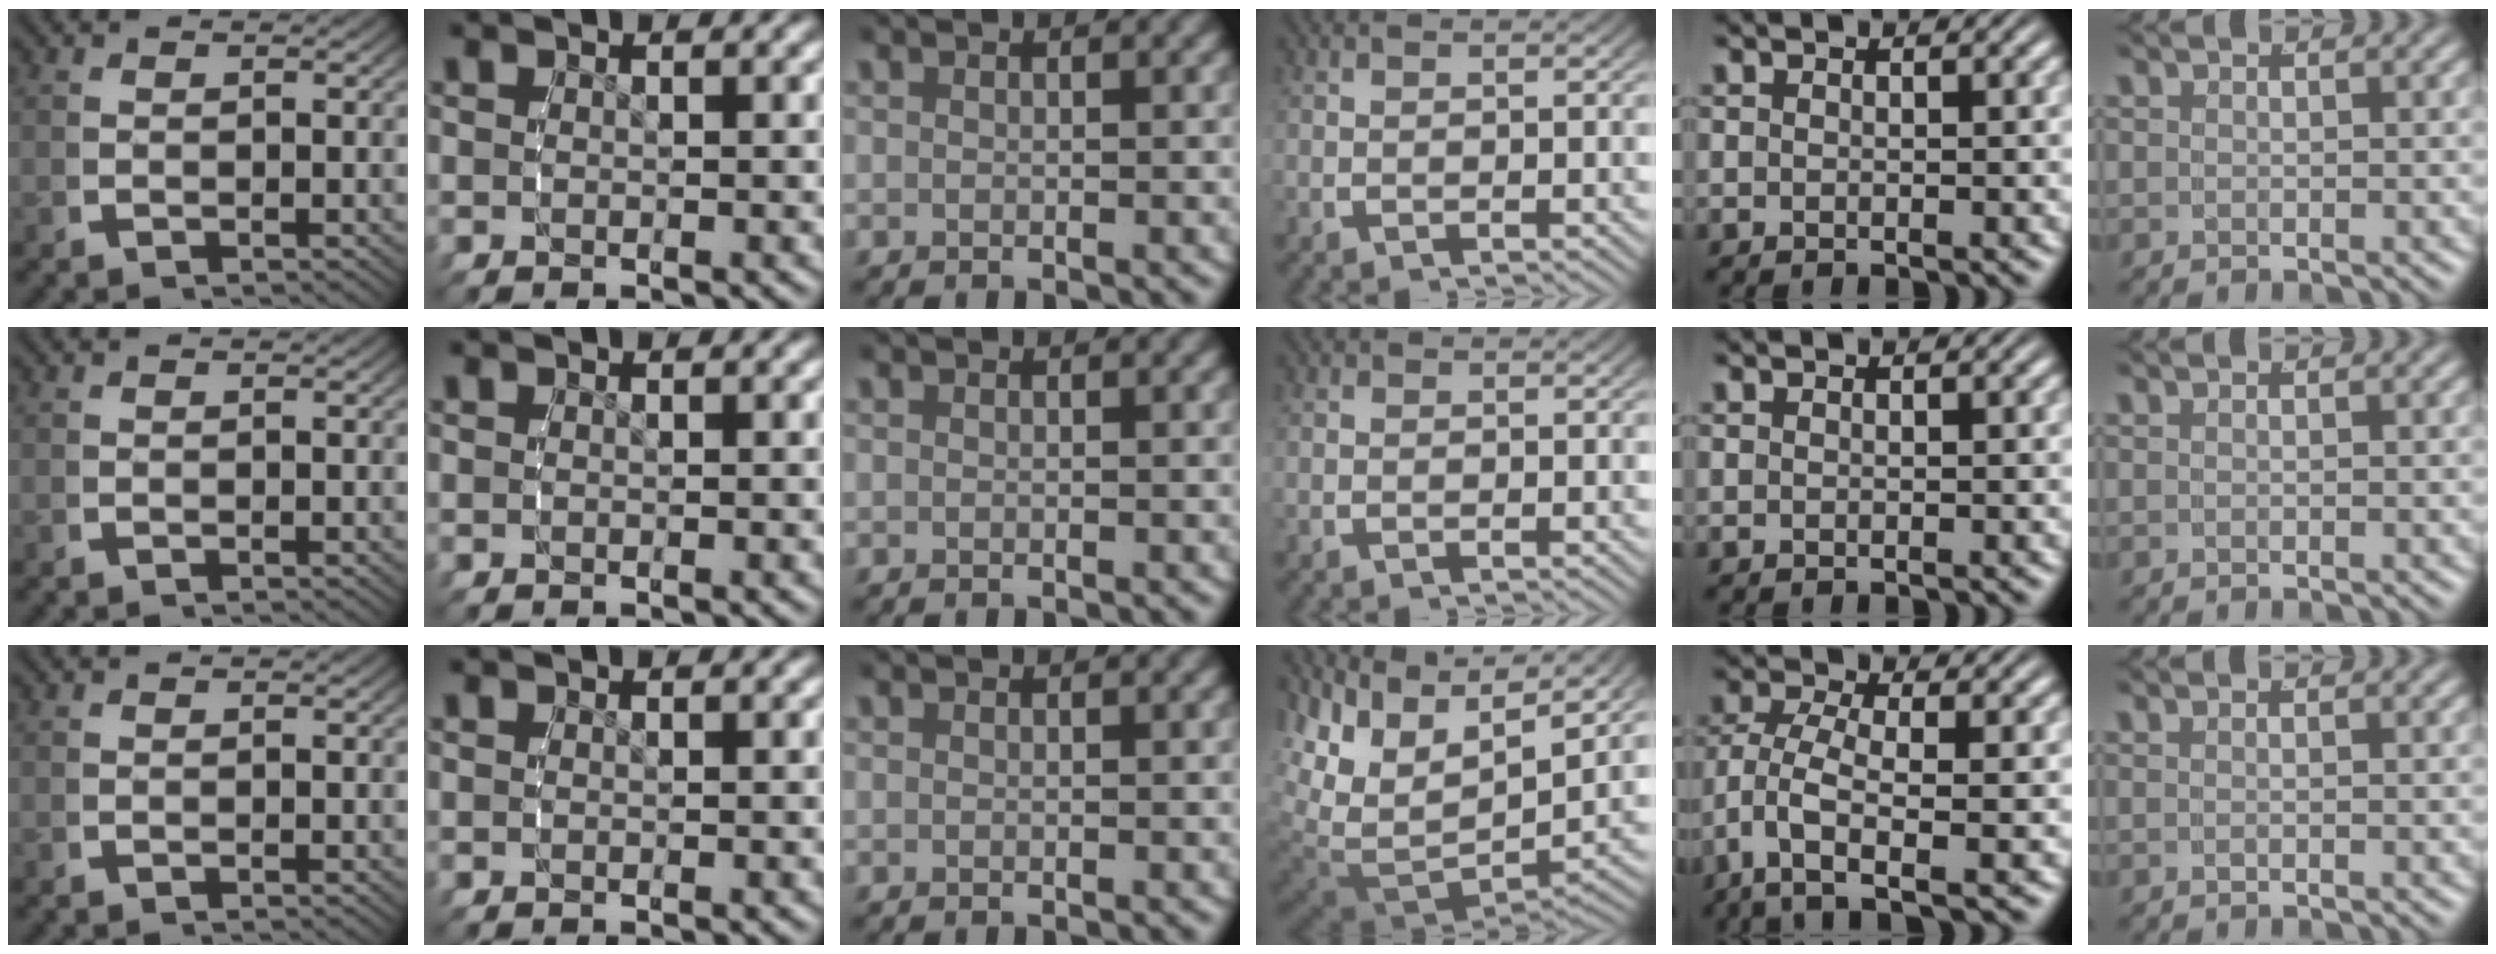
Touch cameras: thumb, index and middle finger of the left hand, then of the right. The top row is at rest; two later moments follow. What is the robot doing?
{"motion": "grasp_and_lifting", "object": "backpack"}